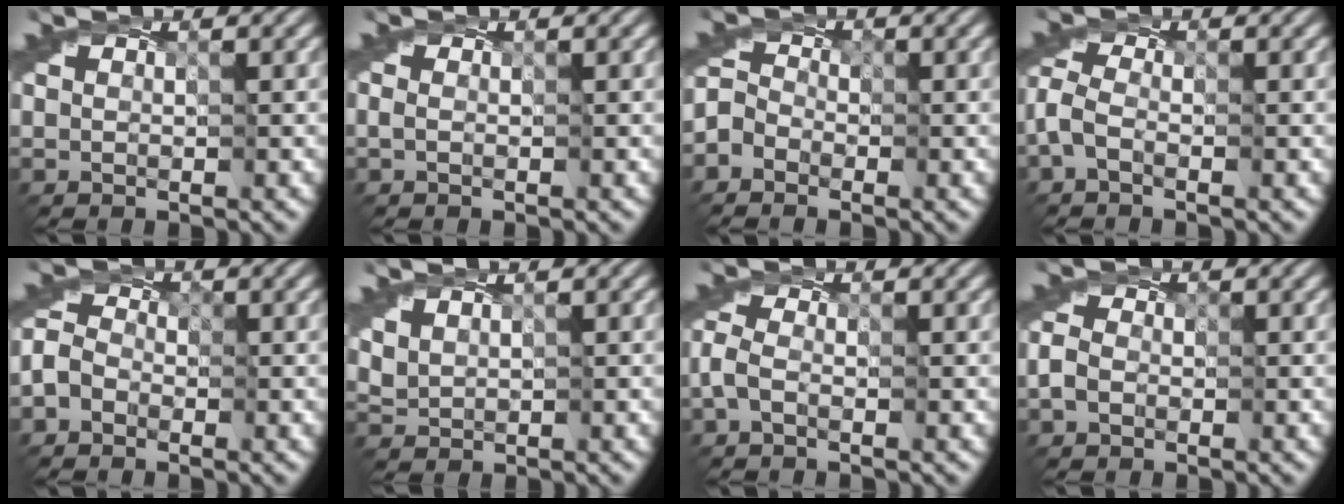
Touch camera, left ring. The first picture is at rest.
{"total": 0.0}
{"total": 2.6, "force": [-1.9, 1.7, 0.6], "torque": [-0.013, 0.005, -0.040]}
{"total": 2.1, "force": [-1.3, 1.0, 1.3], "torque": [-0.039, 0.003, -0.038]}
{"total": 2.6, "force": [-1.6, 1.8, 0.9], "torque": [-0.022, 0.007, -0.041]}
{"total": 1.5, "force": [1.3, 0.6, 0.2], "torque": [-0.007, 0.002, 0.034]}
{"total": 1.5, "force": [-0.9, 0.7, 0.9], "torque": [-0.031, 0.002, -0.027]}
{"total": 1.3, "force": [-0.8, 1.0, 0.4], "torque": [-0.009, 0.006, -0.020]}